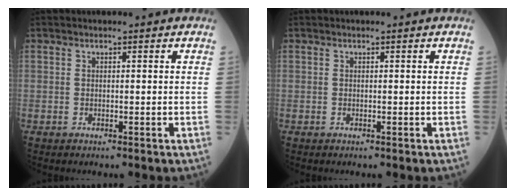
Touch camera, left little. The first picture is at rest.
{"total": 0.0}